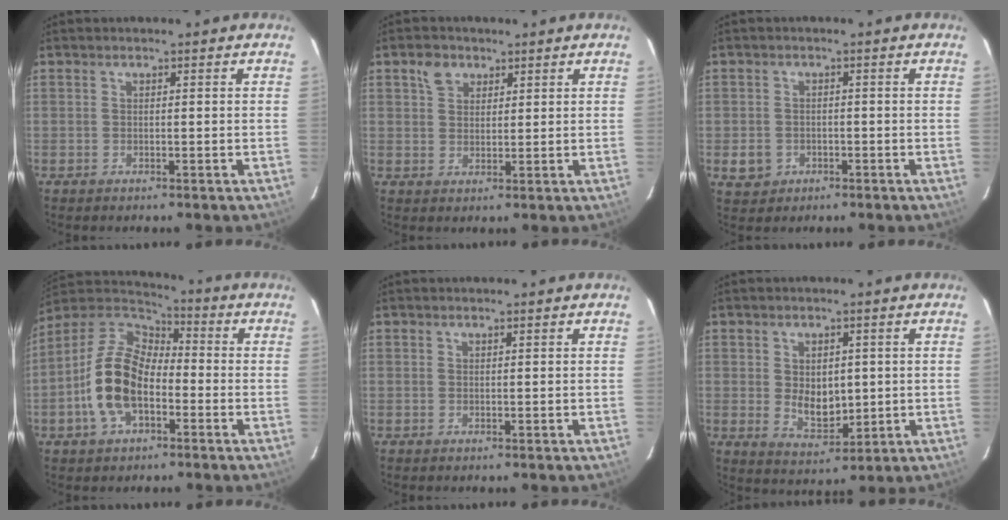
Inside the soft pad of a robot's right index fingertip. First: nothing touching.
{"total": 3.7, "force": [2.0, 2.8, 1.5], "torque": [-0.021, 0.013, 0.038]}
{"total": 4.2, "force": [-1.2, 3.9, 1.0], "torque": [-0.030, 0.005, -0.012]}
{"total": 13.9, "force": [-4.1, 8.1, 10.5], "torque": [-0.215, 0.016, -0.080]}
{"total": 0.0}
{"total": 6.5, "force": [0.4, 4.6, 4.6], "torque": [-0.078, -0.010, 0.022]}